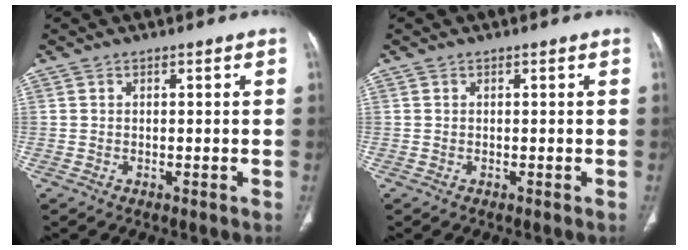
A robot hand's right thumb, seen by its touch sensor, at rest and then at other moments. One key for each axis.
{"total": 0.0}